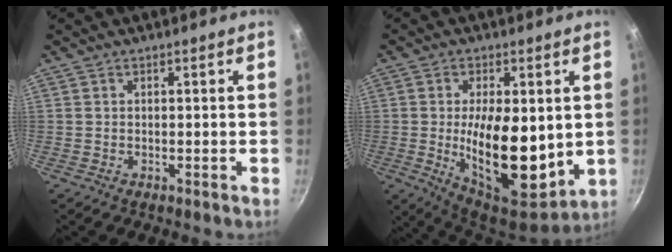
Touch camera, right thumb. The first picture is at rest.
{"total": 18.6, "force": [-0.2, 8.8, 16.4], "torque": [-0.240, -0.028, 0.007]}